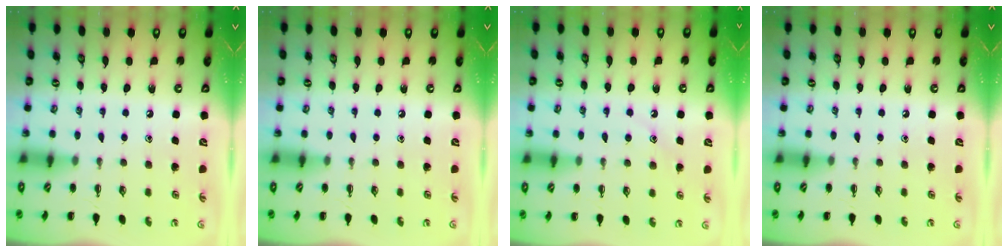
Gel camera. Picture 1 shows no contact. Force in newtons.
{"total": 0.0}
{"total": 8.4, "press": 8.3, "slide": 1.3}
{"total": 0.0}